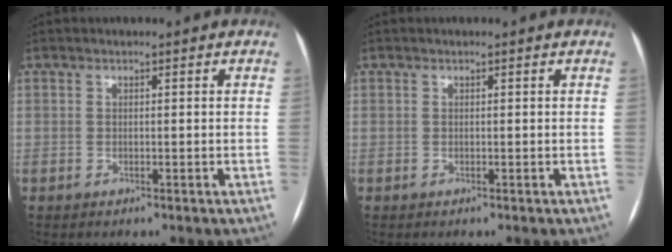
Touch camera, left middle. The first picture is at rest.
{"total": 0.0}